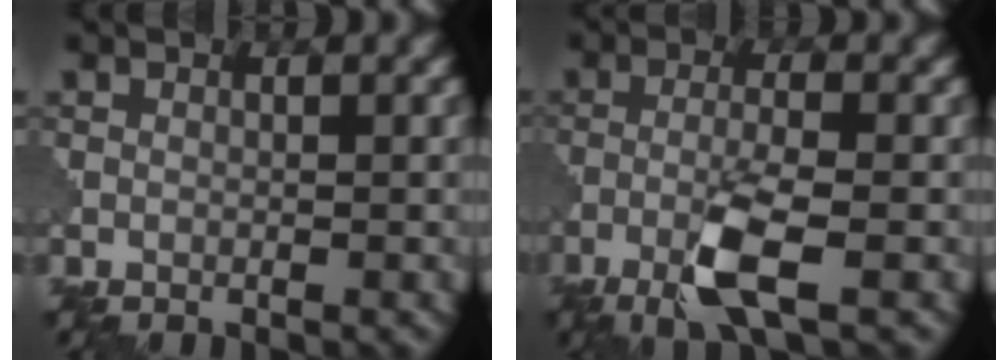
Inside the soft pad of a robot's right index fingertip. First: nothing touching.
{"total": 5.0, "force": [-2.5, 0.8, 4.3], "torque": [-0.083, 0.003, -0.054]}